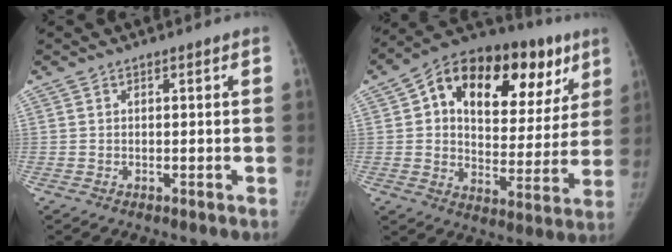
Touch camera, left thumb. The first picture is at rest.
{"total": 27.0, "force": [11.3, 15.7, 18.8], "torque": [-0.228, 0.029, 0.173]}